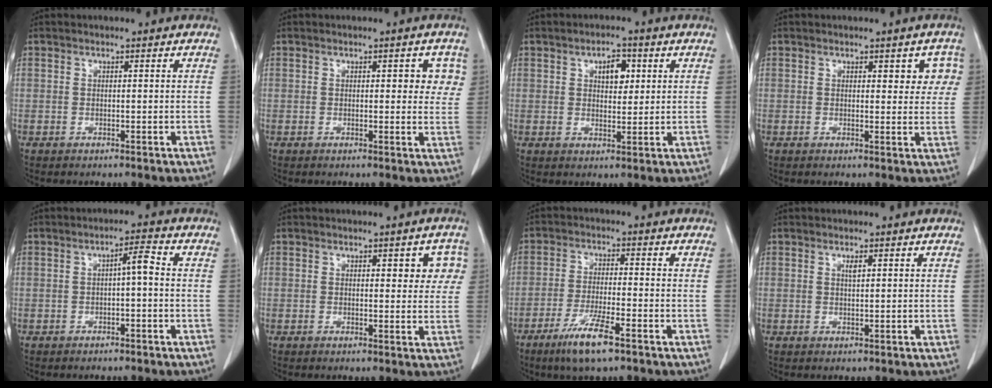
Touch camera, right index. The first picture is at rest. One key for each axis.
{"total": 3.9, "fx": 1.3, "fy": 2.0, "fz": 3.2, "tx": -0.022, "ty": 0.007, "tz": 0.011}
{"total": 4.2, "fx": 1.6, "fy": 2.2, "fz": 3.2, "tx": -0.049, "ty": 0.006, "tz": 0.026}
{"total": 4.1, "fx": 1.6, "fy": 2.0, "fz": 3.2, "tx": -0.021, "ty": 0.006, "tz": 0.015}
{"total": 2.9, "fx": -0.2, "fy": 0.4, "fz": 2.9, "tx": -0.043, "ty": 0.009, "tz": -0.005}
{"total": 4.4, "fx": 1.6, "fy": 2.0, "fz": 3.6, "tx": -0.027, "ty": 0.009, "tz": 0.015}
{"total": 7.7, "fx": -4.8, "fy": 0.6, "fz": 6.0, "tx": -0.119, "ty": -0.015, "tz": -0.084}
{"total": 0.9, "fx": 0.5, "fy": 0.1, "fz": 0.7, "tx": -0.018, "ty": -0.001, "tz": 0.010}